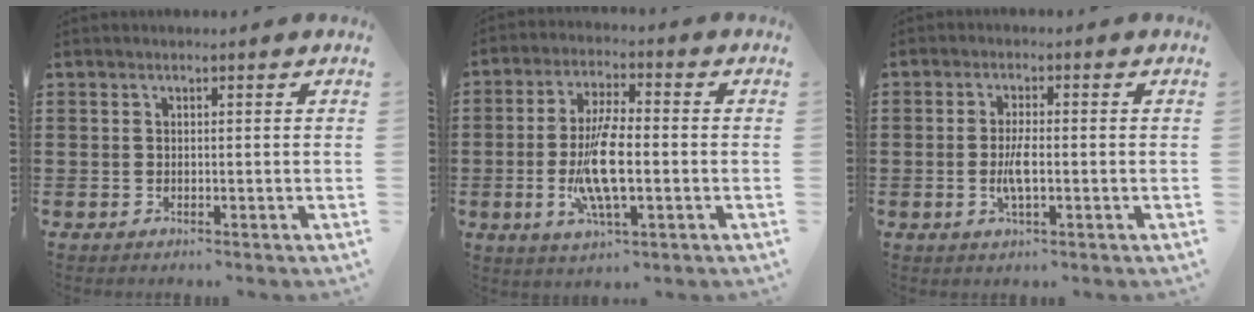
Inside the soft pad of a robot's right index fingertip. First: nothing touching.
{"total": 9.8, "force": [-1.7, 2.9, 9.2], "torque": [-0.194, -0.012, -0.034]}
{"total": 3.7, "force": [-0.7, 1.0, 3.5], "torque": [-0.077, -0.005, -0.018]}